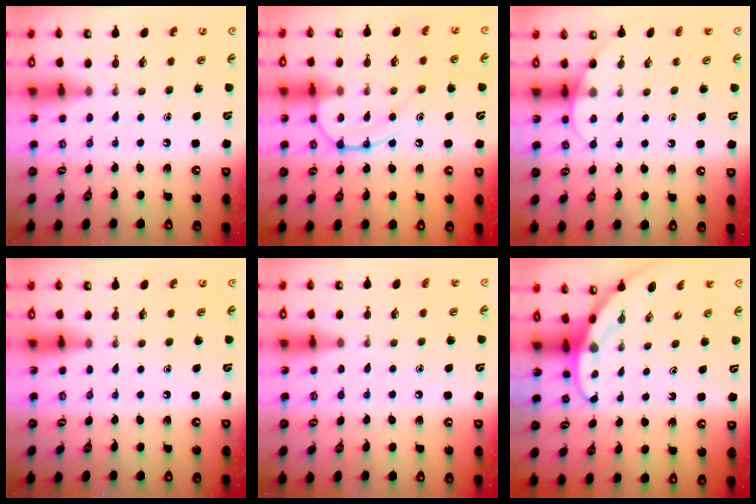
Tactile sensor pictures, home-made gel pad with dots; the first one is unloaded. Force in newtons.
{"total": 11.6, "press": 11.5, "slide": 1.2}
{"total": 4.8, "press": 4.8, "slide": 0.4}
{"total": 0.0}
{"total": 3.8, "press": 3.8, "slide": 0.4}
{"total": 3.0, "press": 3.0, "slide": 0.1}